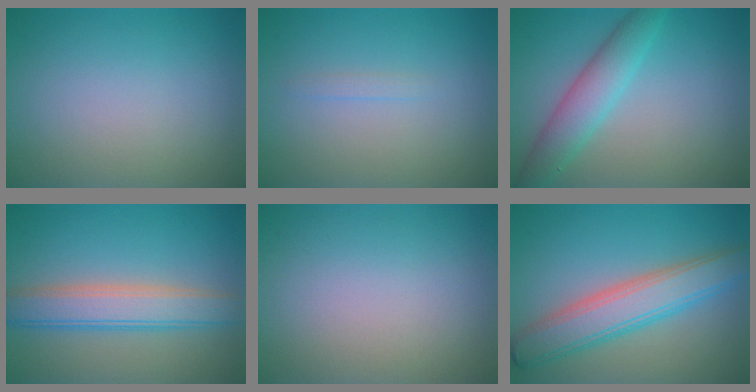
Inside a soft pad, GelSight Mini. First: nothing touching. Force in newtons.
{"total": 0.6, "press": 0.6, "slide": 0.1}
{"total": 4.1, "press": 4.1, "slide": 0.1}
{"total": 5.0, "press": 5.0, "slide": 0.5}
{"total": 0.0}
{"total": 6.1, "press": 6.1, "slide": 0.4}